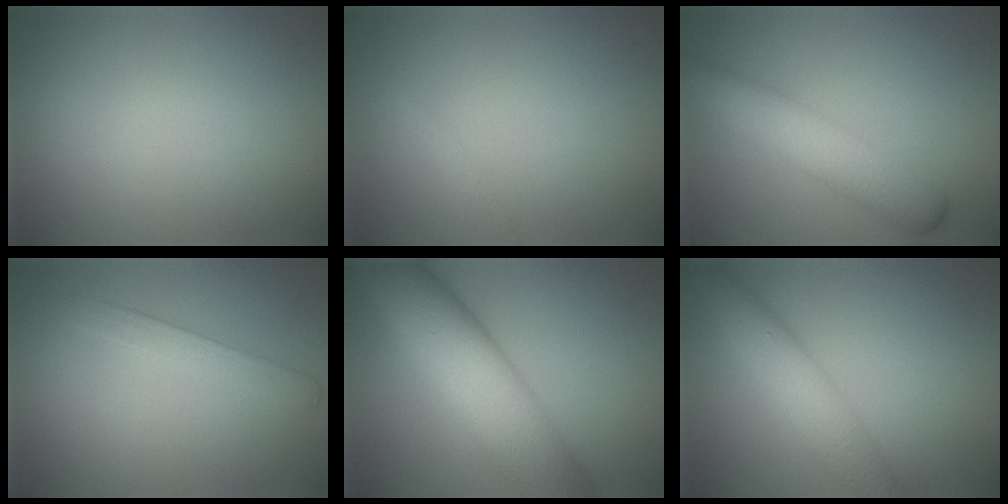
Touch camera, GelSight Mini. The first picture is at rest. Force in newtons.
{"total": 0.5, "press": 0.5, "slide": 0.0}
{"total": 5.1, "press": 5.1, "slide": 0.0}
{"total": 2.0, "press": 2.0, "slide": 0.0}
{"total": 11.2, "press": 11.2, "slide": 0.2}
{"total": 4.9, "press": 4.9, "slide": 0.1}